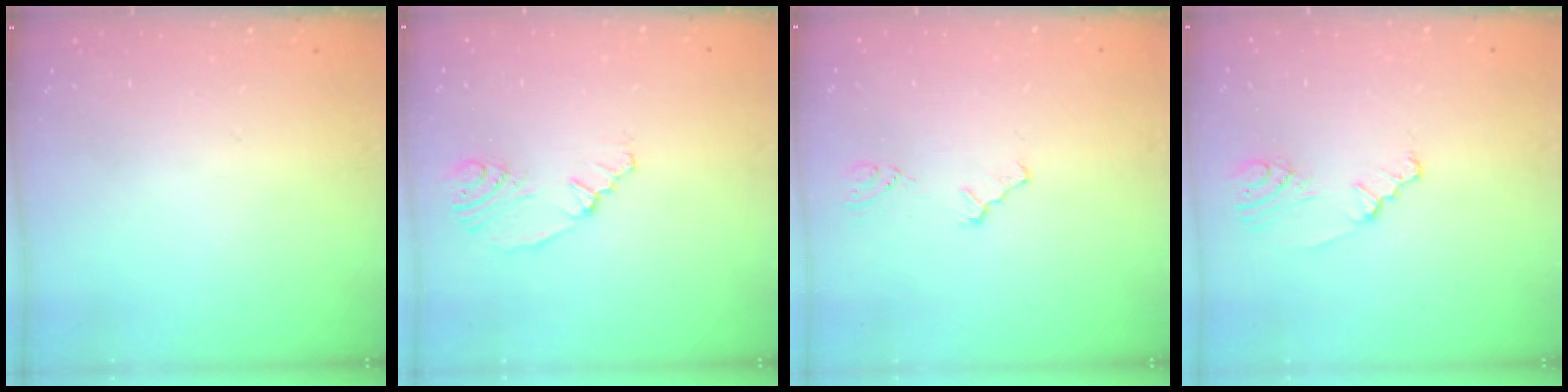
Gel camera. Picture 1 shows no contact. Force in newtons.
{"total": 5.0, "press": 2.4, "slide": 4.4}
{"total": 1.2, "press": 1.1, "slide": 0.3}
{"total": 2.4, "press": 2.4, "slide": 0.4}